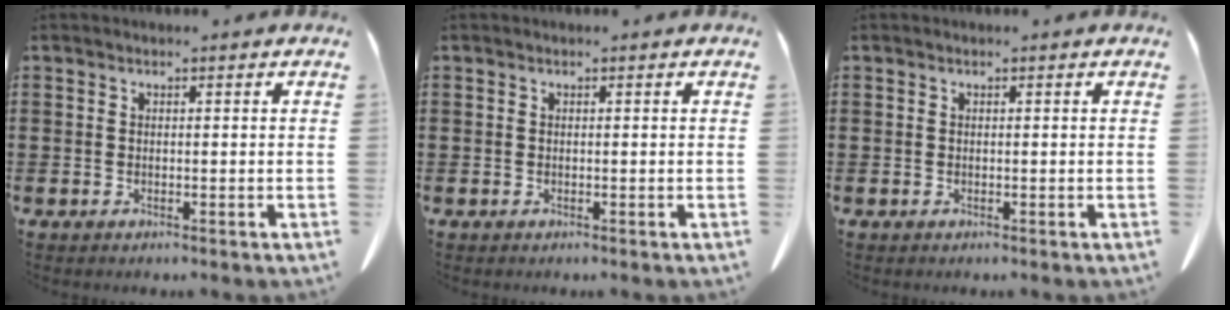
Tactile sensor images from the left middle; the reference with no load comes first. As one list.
[{"total": 0.0}, {"total": 0.0}]